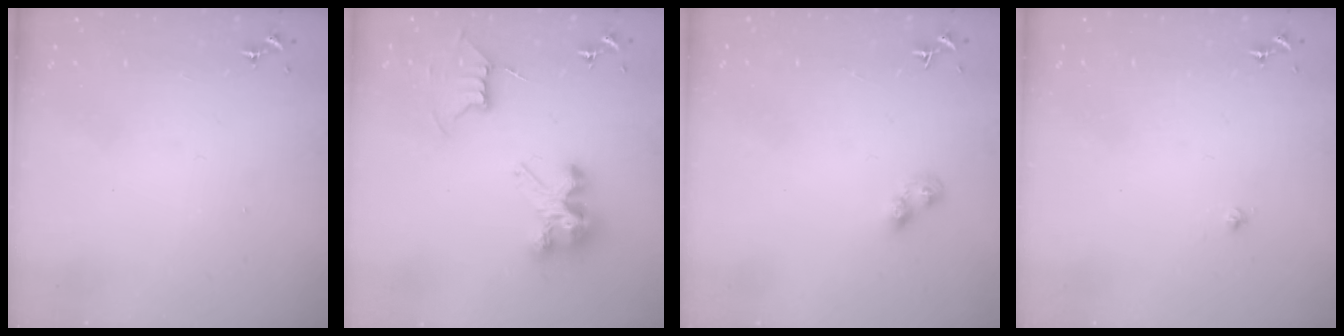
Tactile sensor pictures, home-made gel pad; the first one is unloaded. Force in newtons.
{"total": 9.3, "press": 9.3, "slide": 0.8}
{"total": 4.4, "press": 4.3, "slide": 0.4}
{"total": 2.1, "press": 2.1, "slide": 0.3}